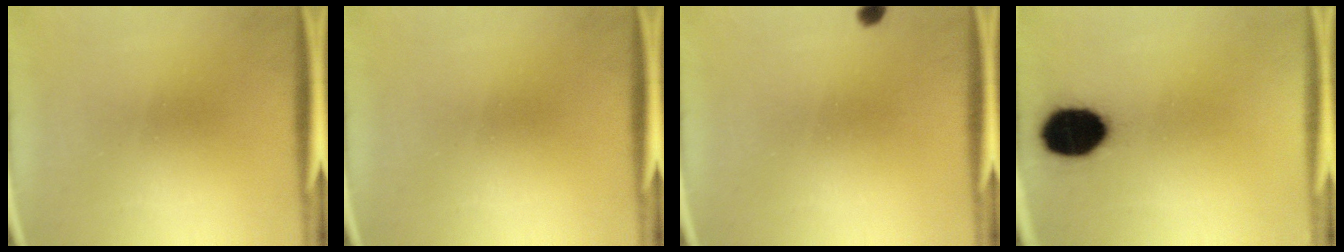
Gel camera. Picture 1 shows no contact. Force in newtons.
{"total": 0.0}
{"total": 1.3}
{"total": 13.9}